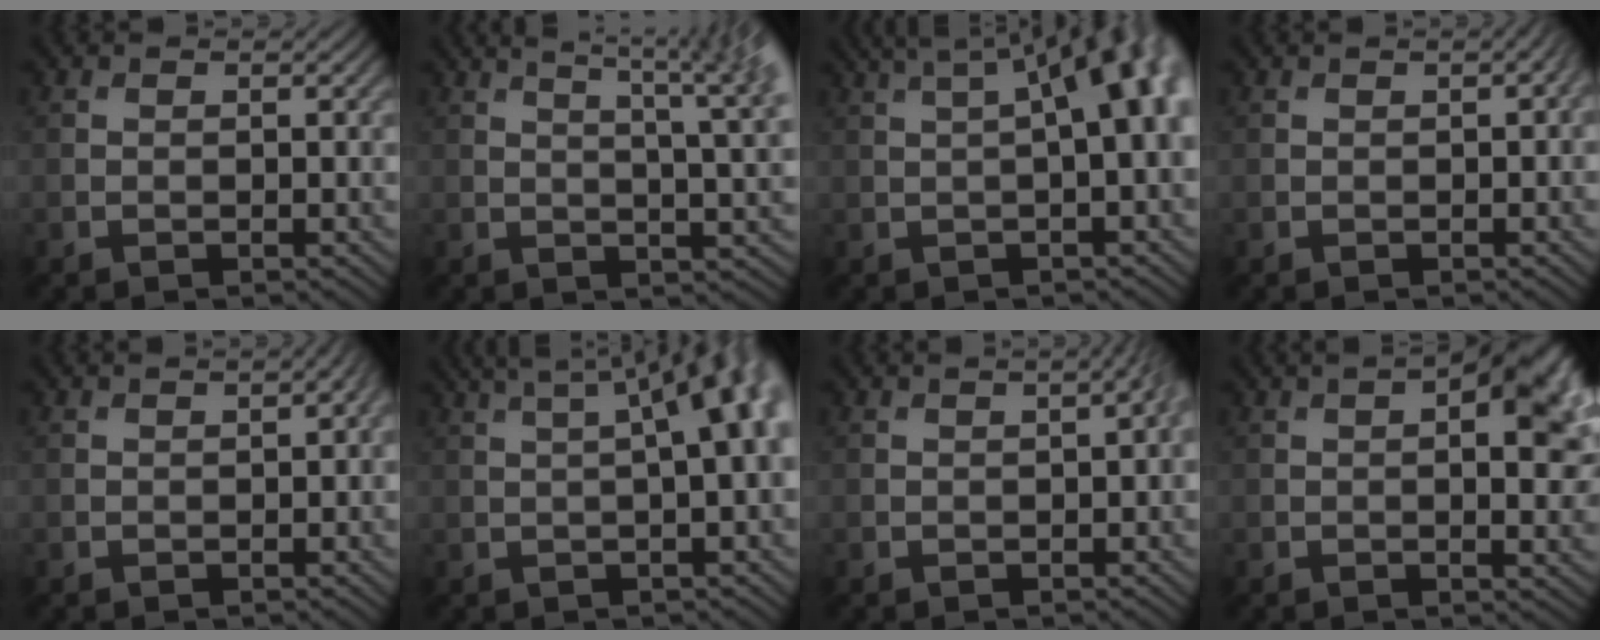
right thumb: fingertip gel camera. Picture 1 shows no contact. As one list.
[{"total": 9.6, "force": [4.7, 2.5, 8.0], "torque": [-0.094, 0.025, 0.052]}, {"total": 9.5, "force": [2.1, 3.1, 8.7], "torque": [-0.099, 0.034, 0.023]}, {"total": 1.2, "force": [0.2, 0.4, 1.1], "torque": [-0.014, 0.002, 0.000]}, {"total": 1.9, "force": [0.4, 0.8, 1.7], "torque": [-0.023, 0.005, 0.005]}, {"total": 10.5, "force": [2.8, 3.5, 9.5], "torque": [-0.098, 0.049, 0.026]}, {"total": 2.8, "force": [0.6, 1.0, 2.5], "torque": [-0.027, 0.012, 0.002]}, {"total": 8.2, "force": [2.2, 3.4, 7.1], "torque": [-0.089, 0.013, 0.025]}]